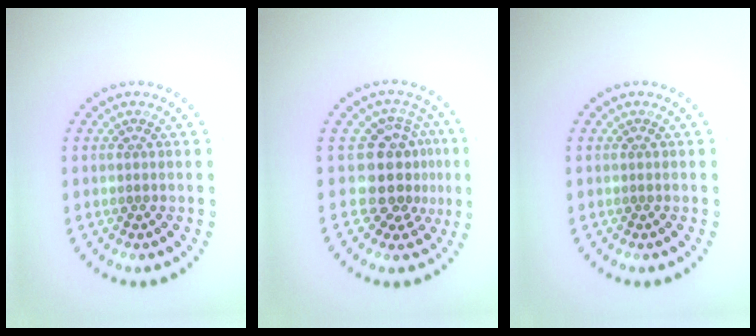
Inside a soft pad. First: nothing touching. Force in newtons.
{"total": 4.3, "press": 3.4, "slide": 2.6}
{"total": 0.0}